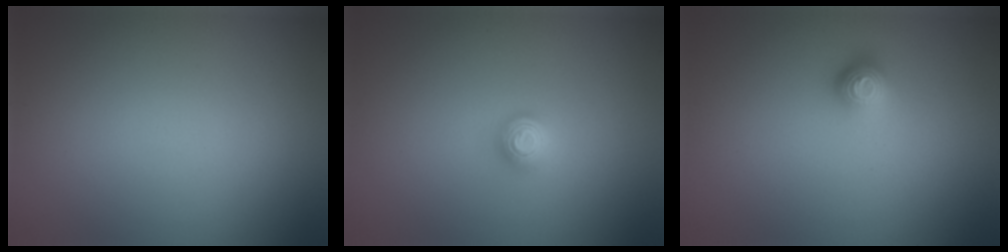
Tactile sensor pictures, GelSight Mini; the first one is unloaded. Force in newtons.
{"total": 1.5, "press": 1.3, "slide": 0.8}
{"total": 1.7, "press": 1.3, "slide": 1.1}